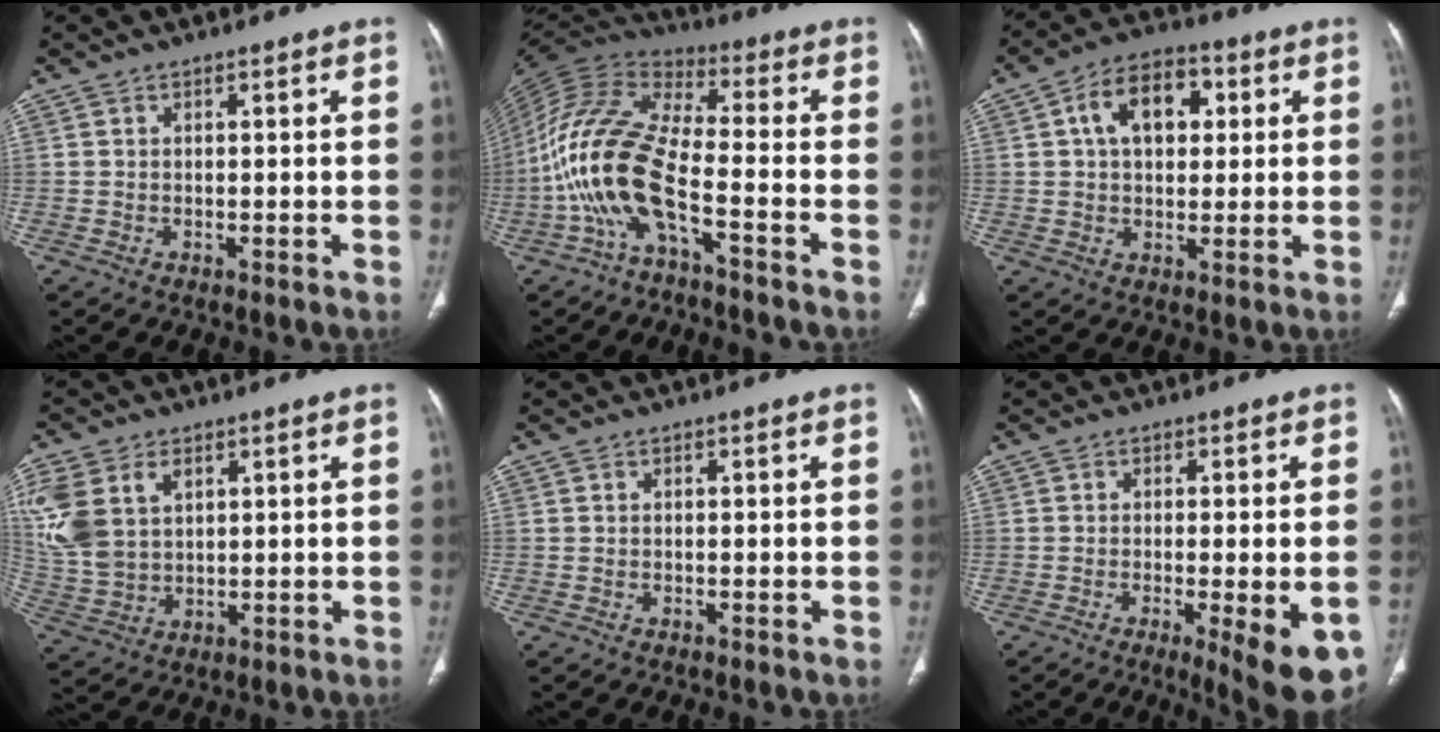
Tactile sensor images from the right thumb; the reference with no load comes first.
{"total": 15.9, "force": [-5.8, 5.3, 13.8], "torque": [-0.299, 0.064, -0.122]}
{"total": 11.3, "force": [2.8, 7.4, 8.0], "torque": [-0.106, 0.015, 0.039]}
{"total": 12.1, "force": [4.4, 8.0, 7.9], "torque": [-0.172, 0.000, 0.101]}
{"total": 0.0}
{"total": 12.1, "force": [-4.8, 3.1, 10.7], "torque": [-0.110, -0.011, -0.059]}